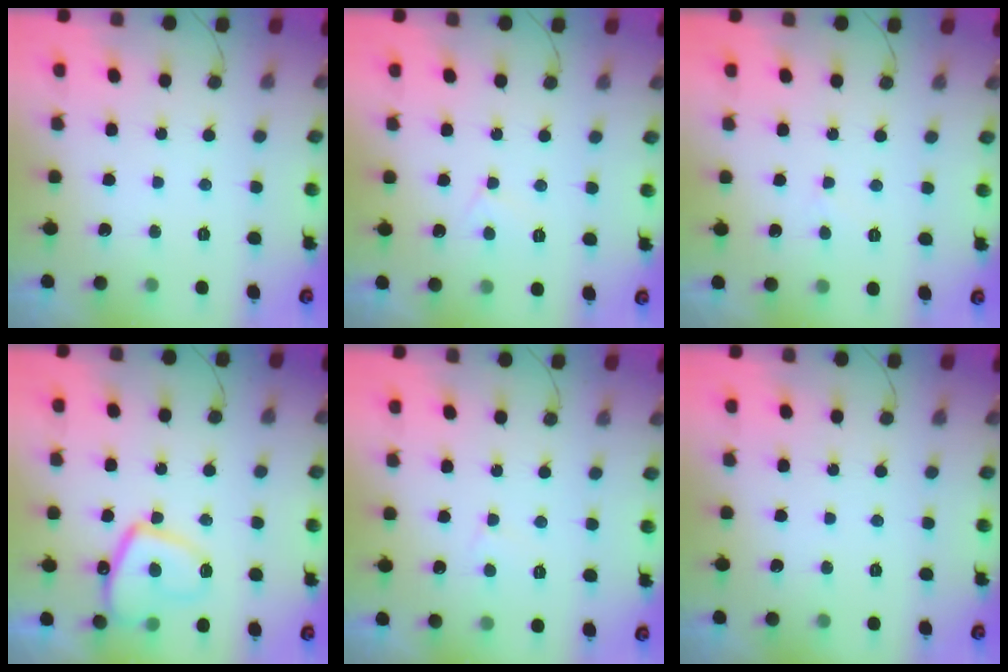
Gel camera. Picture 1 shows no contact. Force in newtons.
{"total": 4.4, "press": 4.4, "slide": 0.6}
{"total": 2.3, "press": 2.3, "slide": 0.3}
{"total": 12.6, "press": 12.5, "slide": 1.5}
{"total": 2.8, "press": 2.8, "slide": 0.3}
{"total": 0.0}